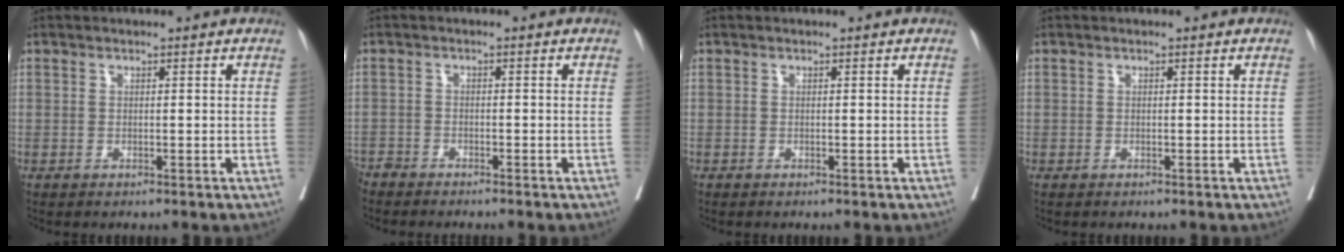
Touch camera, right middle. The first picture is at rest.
{"total": 3.5, "force": [-3.5, 0.3, 0.5], "torque": [0.000, -0.009, -0.060]}
{"total": 0.0}
{"total": 0.0}